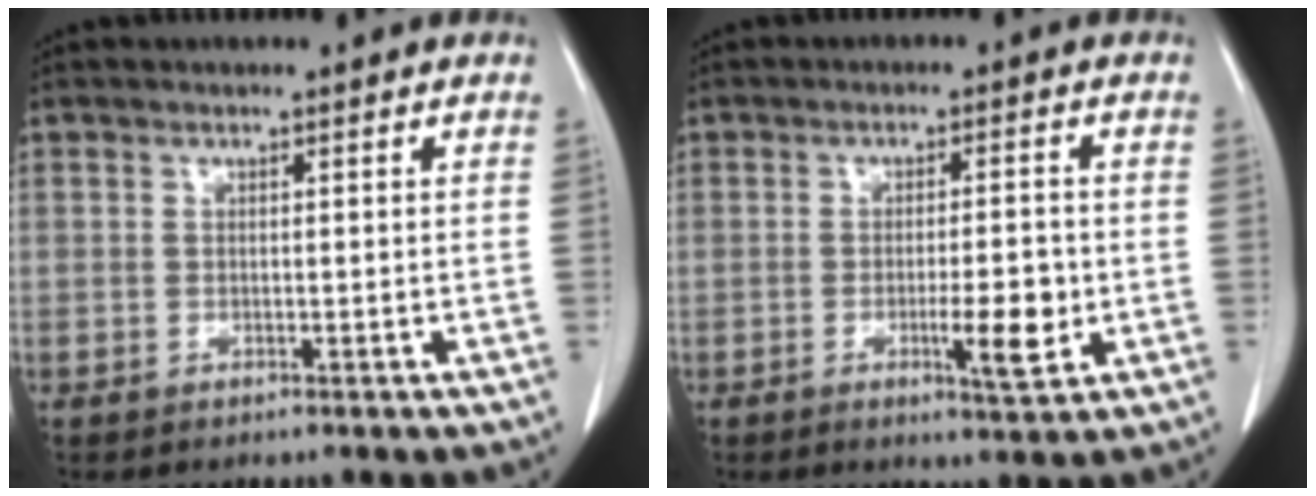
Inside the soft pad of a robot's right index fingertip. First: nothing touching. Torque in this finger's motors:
{"motor_torque": [0.53, -0.41, 0.14, 0.05]}